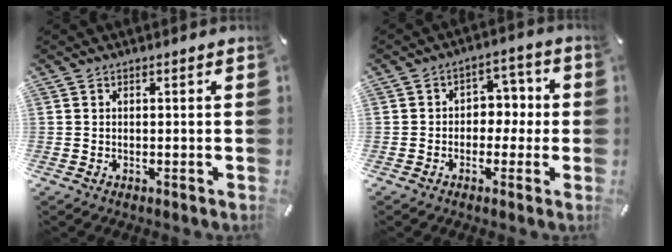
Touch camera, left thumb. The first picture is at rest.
{"total": 4.5, "force": [-1.0, 3.6, 2.6], "torque": [-0.026, 0.006, -0.026]}